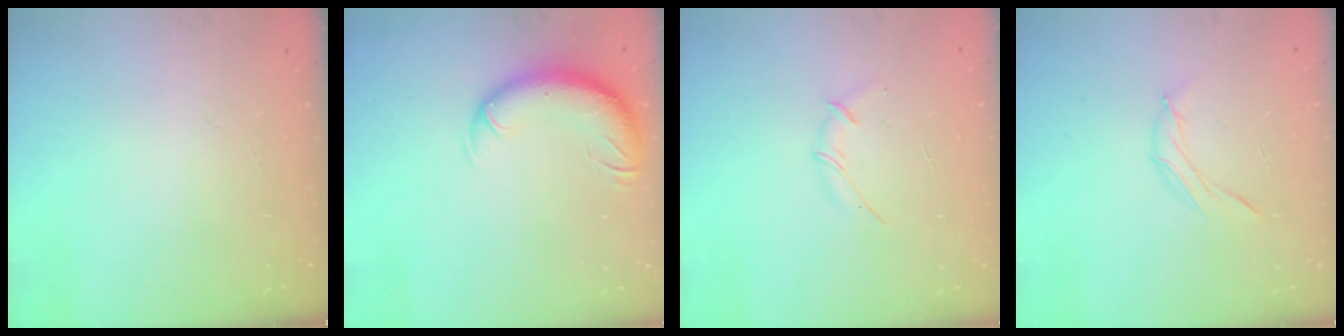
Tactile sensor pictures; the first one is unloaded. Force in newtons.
{"total": 11.0, "press": 10.6, "slide": 3.0}
{"total": 3.8, "press": 3.7, "slide": 0.9}
{"total": 6.6, "press": 6.4, "slide": 1.7}